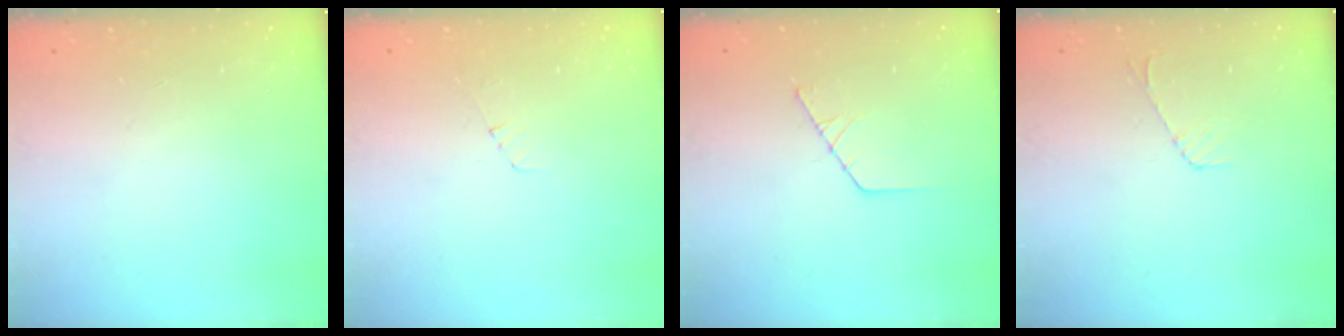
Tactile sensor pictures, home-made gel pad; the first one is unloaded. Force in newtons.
{"total": 3.8, "press": 3.8, "slide": 0.3}
{"total": 2.9, "press": 2.9, "slide": 0.3}
{"total": 5.3, "press": 5.2, "slide": 0.5}